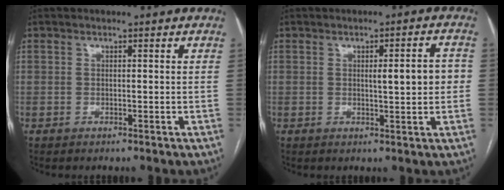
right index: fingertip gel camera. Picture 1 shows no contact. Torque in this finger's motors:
{"motor_torque": [0.78, 0.27, 0.34, 0.07]}